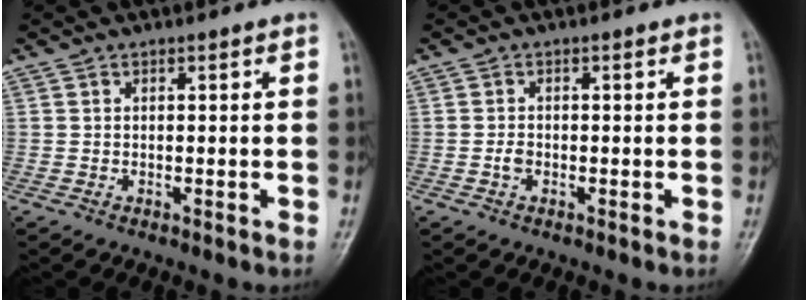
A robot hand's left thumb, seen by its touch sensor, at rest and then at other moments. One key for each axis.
{"total": 1.3, "fx": -0.5, "fy": 0.9, "fz": 0.8, "tx": -0.012, "ty": 0.002, "tz": -0.009}